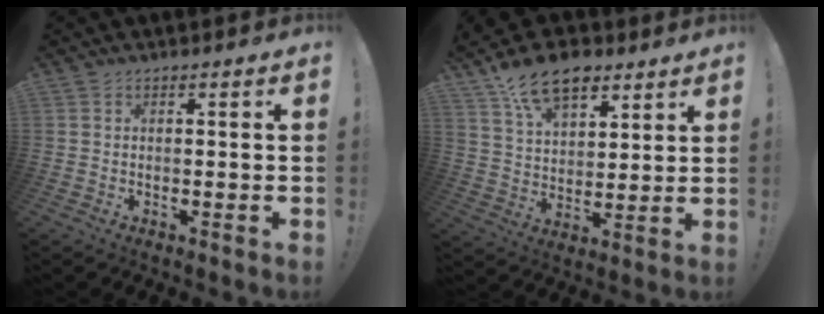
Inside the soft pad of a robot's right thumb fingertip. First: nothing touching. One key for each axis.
{"total": 13.5, "fx": 9.1, "fy": 7.4, "fz": 6.6, "tx": -0.107, "ty": -0.054, "tz": 0.169}